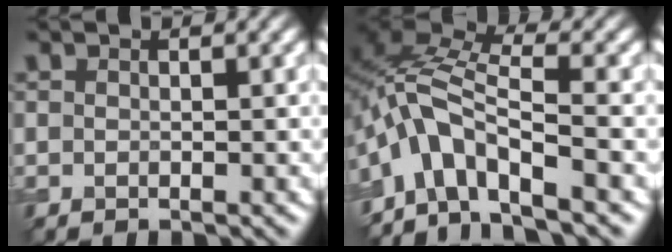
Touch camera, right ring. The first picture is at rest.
{"total": 7.4, "force": [-3.8, 3.2, 5.5], "torque": [-0.097, 0.013, -0.084]}